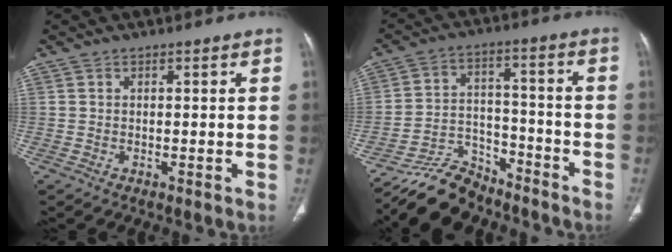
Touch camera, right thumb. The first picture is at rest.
{"total": 11.1, "force": [-9.9, 4.8, 1.5], "torque": [-0.013, 0.079, -0.176]}